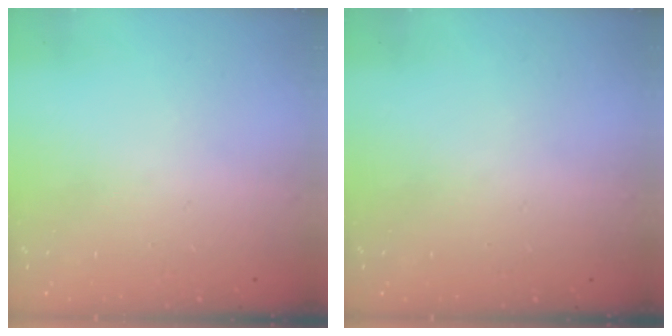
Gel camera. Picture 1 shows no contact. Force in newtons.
{"total": 0.0}